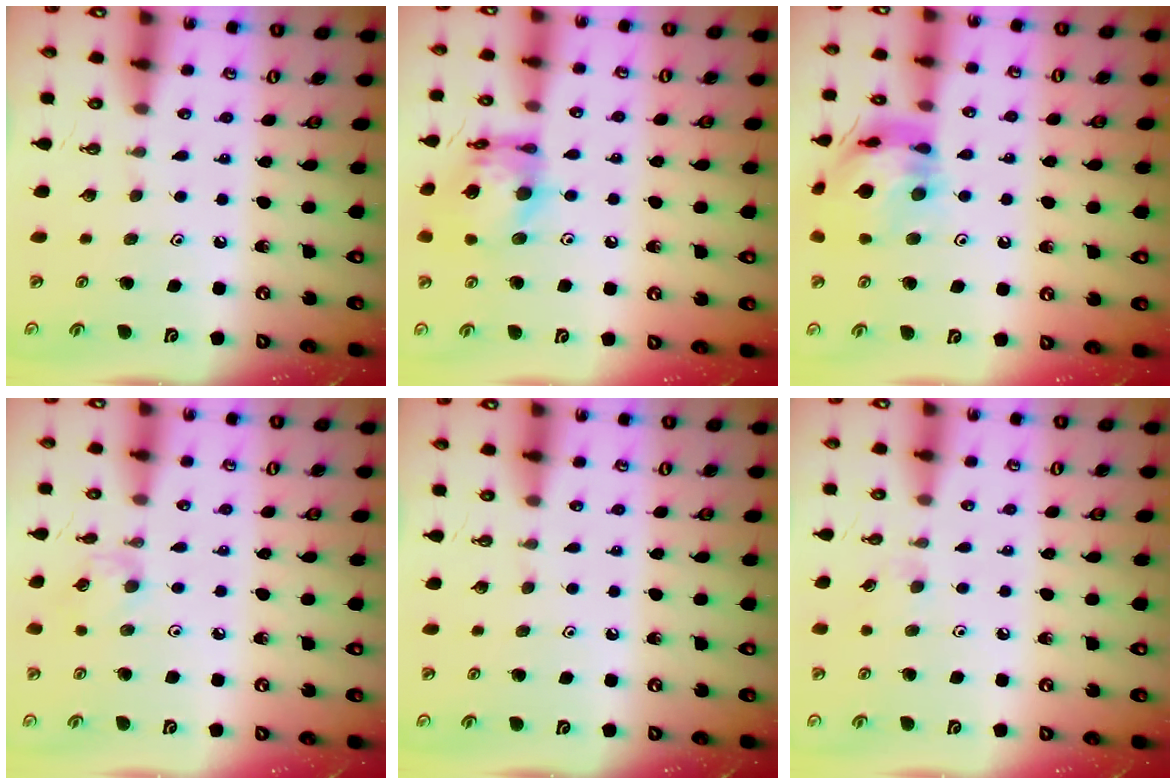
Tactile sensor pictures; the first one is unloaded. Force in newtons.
{"total": 14.7, "press": 14.6, "slide": 1.5}
{"total": 16.3, "press": 16.2, "slide": 1.8}
{"total": 4.1, "press": 4.1, "slide": 0.5}
{"total": 0.0}
{"total": 3.7, "press": 3.7, "slide": 0.6}